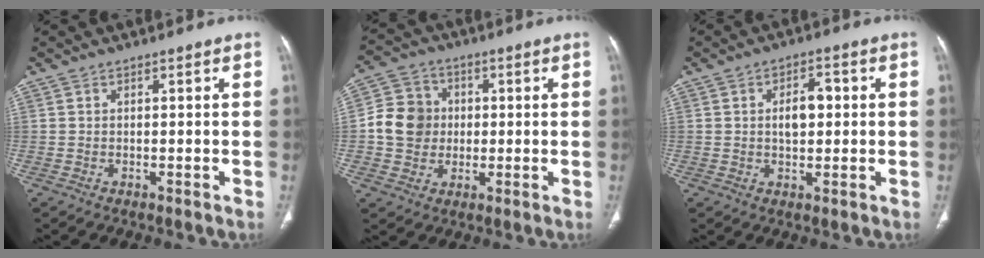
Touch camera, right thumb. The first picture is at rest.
{"total": 9.8, "force": [-0.1, 8.9, 3.9], "torque": [-0.049, 0.017, -0.008]}
{"total": 5.5, "force": [0.6, 3.1, 4.4], "torque": [-0.061, 0.012, 0.009]}